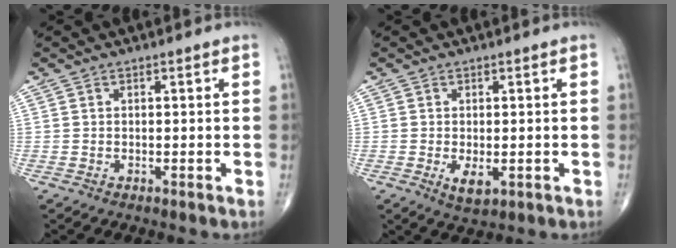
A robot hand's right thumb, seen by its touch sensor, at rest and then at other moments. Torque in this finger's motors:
{"motor_torque": [-0.04, 0.82, 0.28, 0.22, 0.14]}